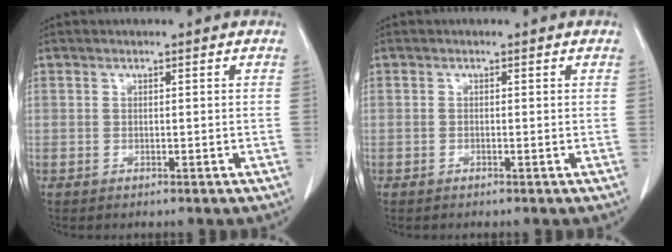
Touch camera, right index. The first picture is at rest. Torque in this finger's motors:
{"motor_torque": [-0.12, 0.13, -0.05, -0.02]}